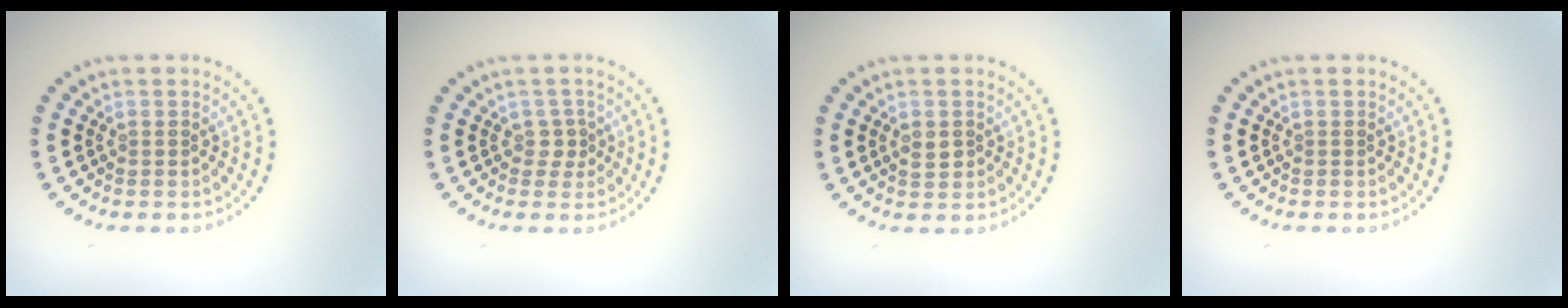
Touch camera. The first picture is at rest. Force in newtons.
{"total": 1.1, "press": 0.9, "slide": 0.7}
{"total": 1.3, "press": 1.3, "slide": 0.1}
{"total": 0.0}